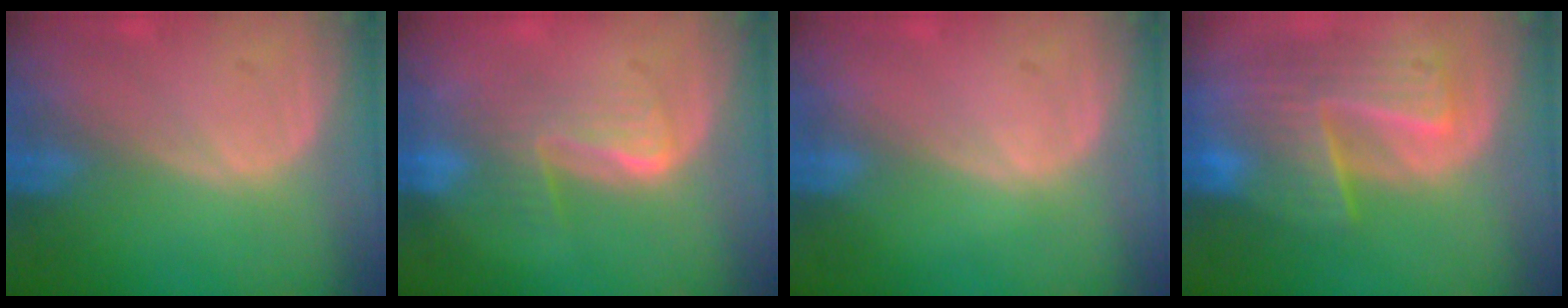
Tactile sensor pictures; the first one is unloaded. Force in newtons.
{"total": 4.5, "press": 4.5, "slide": 0.5}
{"total": 0.0}
{"total": 9.9, "press": 8.5, "slide": 5.0}